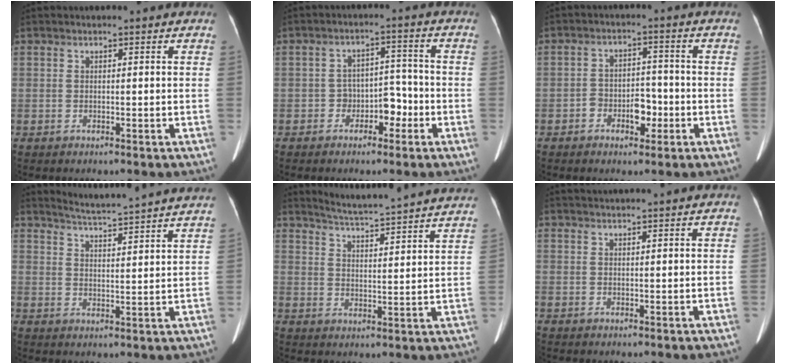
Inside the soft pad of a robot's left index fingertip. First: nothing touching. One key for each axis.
{"total": 4.5, "fx": -2.4, "fy": 2.7, "fz": 2.7, "tx": -0.039, "ty": 0.020, "tz": -0.040}
{"total": 4.6, "fx": -2.2, "fy": 2.6, "fz": 3.0, "tx": -0.050, "ty": 0.011, "tz": -0.036}
{"total": 15.9, "fx": 15.0, "fy": -1.1, "fz": 5.1, "tx": -0.094, "ty": -0.030, "tz": 0.191}
{"total": 20.1, "fx": 19.0, "fy": -0.4, "fz": 6.6, "tx": -0.112, "ty": -0.038, "tz": 0.240}
{"total": 4.7, "fx": 4.4, "fy": -0.7, "fz": 1.5, "tx": -0.016, "ty": 0.028, "tz": 0.058}